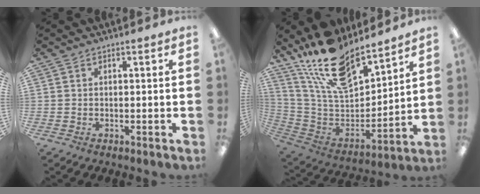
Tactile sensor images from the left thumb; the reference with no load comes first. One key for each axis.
{"total": 19.9, "fx": 15.7, "fy": 7.8, "fz": 9.3, "tx": -0.185, "ty": -0.099, "tz": 0.282}